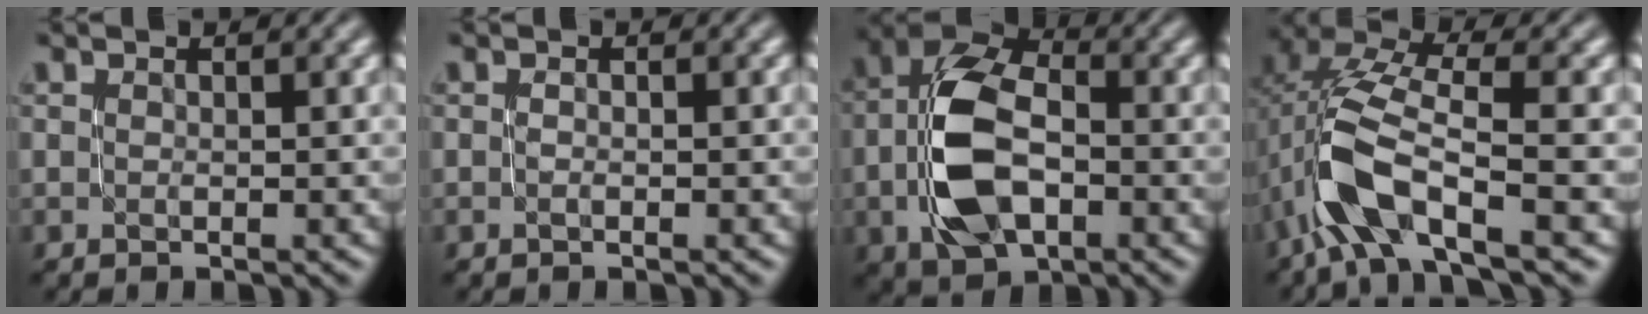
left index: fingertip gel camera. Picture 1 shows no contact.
{"total": 0.0}
{"total": 8.6, "force": [-1.2, 5.5, 6.5], "torque": [-0.142, 0.007, -0.027]}
{"total": 7.6, "force": [-2.7, 2.9, 6.4], "torque": [-0.139, 0.015, -0.063]}